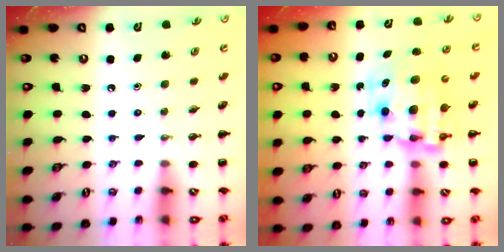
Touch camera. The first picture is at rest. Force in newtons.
{"total": 9.7, "press": 9.4, "slide": 2.6}